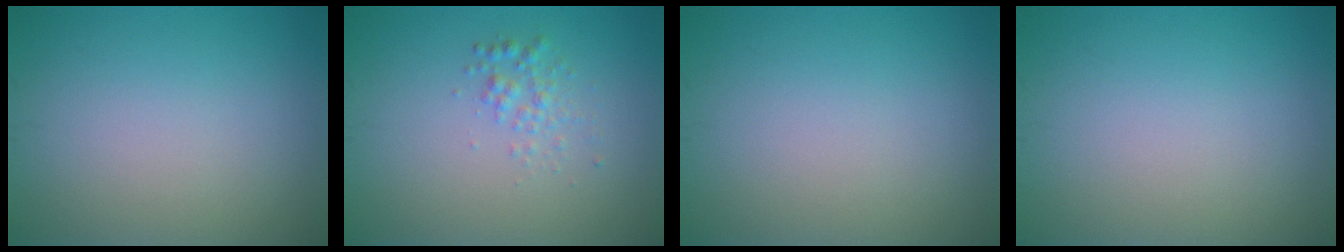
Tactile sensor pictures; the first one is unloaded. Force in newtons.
{"total": 1.5, "press": 1.5, "slide": 0.1}
{"total": 0.0}
{"total": 0.0}